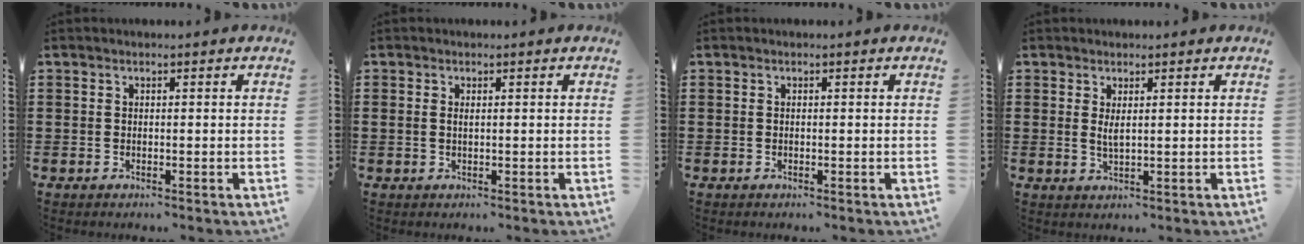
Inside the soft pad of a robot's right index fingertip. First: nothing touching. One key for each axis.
{"total": 0.5, "fx": 0.3, "fy": 0.2, "fz": 0.4, "tx": -0.009, "ty": 0.001, "tz": 0.007}
{"total": 0.0}
{"total": 1.8, "fx": 0.8, "fy": 0.3, "fz": 1.6, "tx": -0.033, "ty": 0.001, "tz": 0.015}